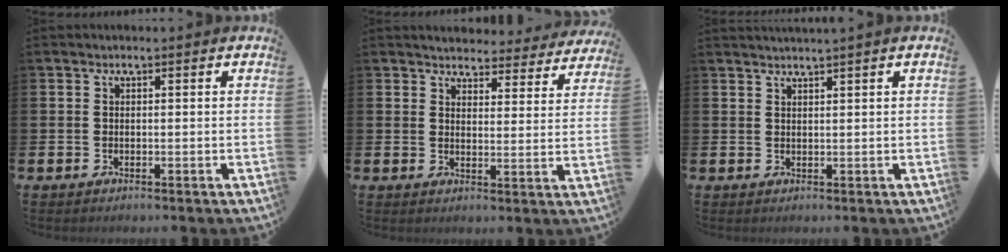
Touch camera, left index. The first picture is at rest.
{"total": 3.9, "force": [3.8, 0.9, -0.1], "torque": [-0.004, -0.033, 0.063]}
{"total": 1.2, "force": [1.1, -0.4, 0.2], "torque": [-0.001, -0.003, 0.021]}